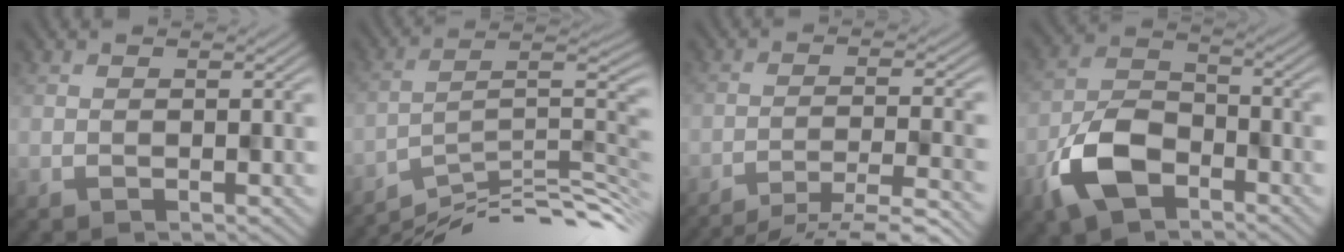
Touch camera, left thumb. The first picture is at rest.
{"total": 10.6, "force": [-8.0, 1.7, 6.8], "torque": [-0.104, 0.009, -0.138]}
{"total": 8.6, "force": [-7.4, 0.8, 4.3], "torque": [-0.067, 0.004, -0.109]}
{"total": 8.7, "force": [-4.7, 4.9, 5.4], "torque": [-0.121, -0.001, -0.105]}